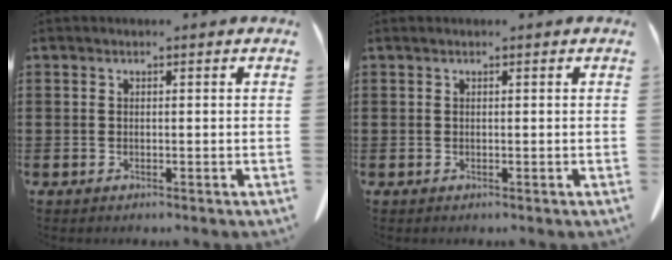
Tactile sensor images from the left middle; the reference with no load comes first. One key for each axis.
{"total": 0.0}